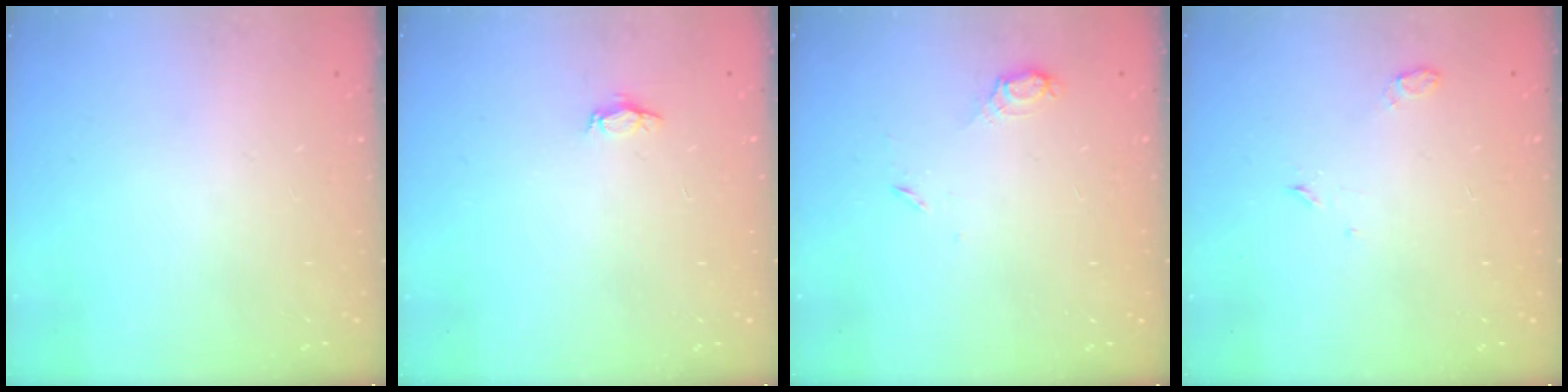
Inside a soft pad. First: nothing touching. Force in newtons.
{"total": 2.8, "press": 2.8, "slide": 0.4}
{"total": 5.4, "press": 5.3, "slide": 0.5}
{"total": 3.0, "press": 2.9, "slide": 0.6}